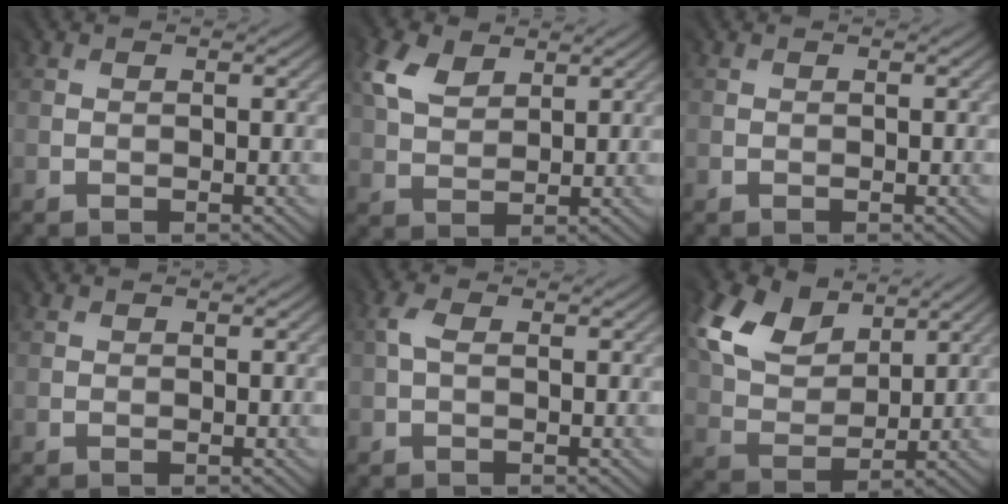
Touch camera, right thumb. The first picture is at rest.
{"total": 4.9, "force": [3.4, 3.0, 1.9], "torque": [-0.057, 0.010, 0.066]}
{"total": 0.0}
{"total": 0.6, "force": [0.3, 0.5, 0.2], "torque": [0.000, 0.000, 0.007]}
{"total": 2.2, "force": [0.5, 1.3, 1.7], "torque": [-0.046, 0.004, 0.010]}
{"total": 10.2, "force": [6.2, 6.3, 5.1], "torque": [-0.134, 0.024, 0.115]}